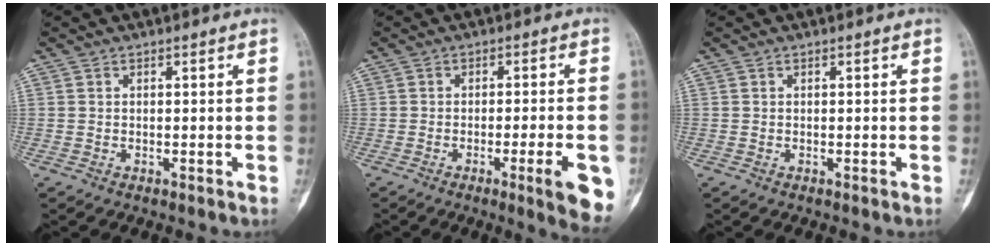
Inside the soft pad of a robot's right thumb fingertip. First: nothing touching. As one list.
[{"total": 9.0, "force": [-3.5, 1.4, 8.2], "torque": [-0.093, -0.002, -0.047]}, {"total": 0.0}]